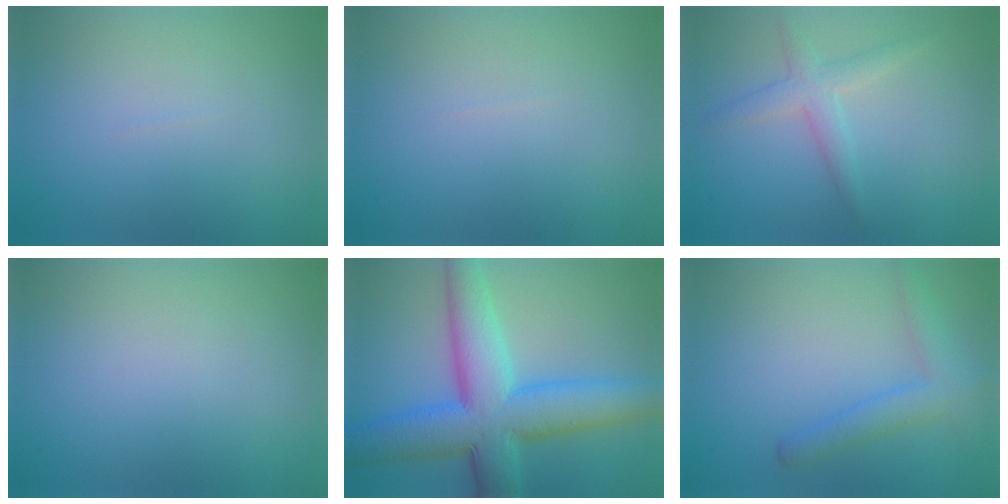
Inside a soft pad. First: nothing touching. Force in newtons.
{"total": 0.0}
{"total": 2.5, "press": 2.5, "slide": 0.0}
{"total": 0.0}
{"total": 11.1, "press": 11.1, "slide": 0.2}
{"total": 2.7, "press": 2.7, "slide": 0.1}